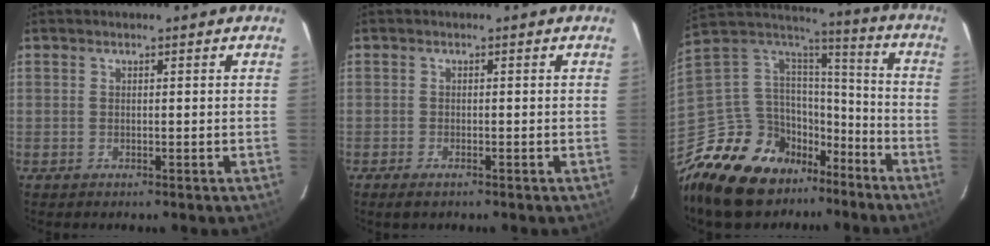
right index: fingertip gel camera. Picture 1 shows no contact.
{"total": 2.0, "force": [-1.5, 0.6, 1.2], "torque": [-0.029, -0.005, -0.028]}
{"total": 22.1, "force": [-15.6, 12.2, 9.9], "torque": [-0.224, 0.017, -0.253]}